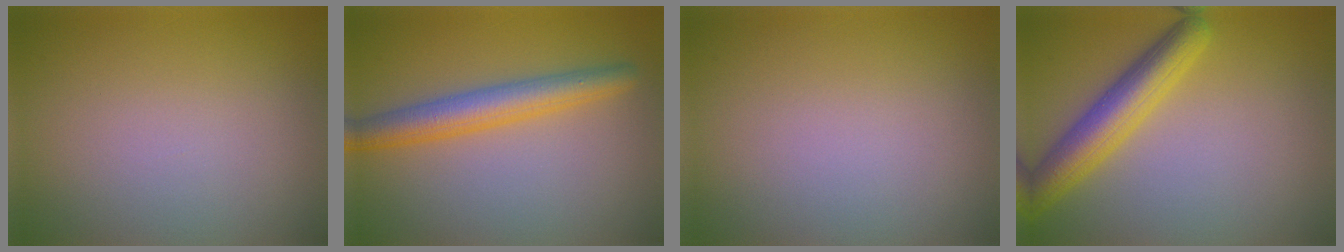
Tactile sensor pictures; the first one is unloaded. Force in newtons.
{"total": 4.4, "press": 4.3, "slide": 0.2}
{"total": 0.0}
{"total": 5.1, "press": 5.1, "slide": 0.2}